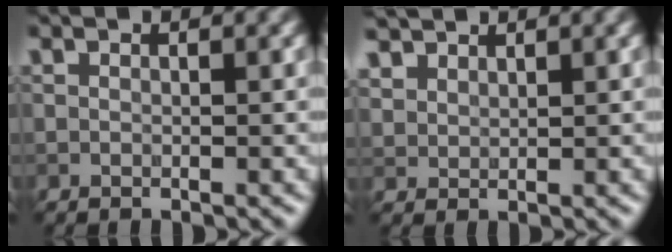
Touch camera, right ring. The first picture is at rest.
{"total": 2.5, "force": [2.1, 1.2, 0.5], "torque": [-0.027, -0.002, 0.053]}